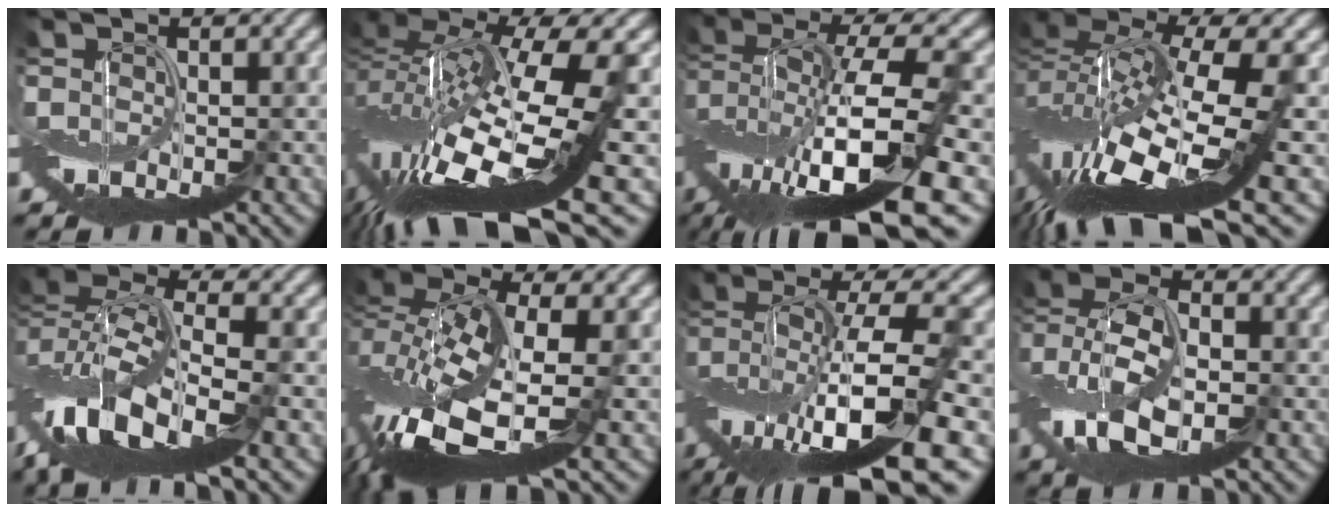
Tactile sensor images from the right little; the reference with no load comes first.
{"total": 16.2, "force": [-4.9, 4.4, 14.9], "torque": [-0.307, 0.011, -0.085]}
{"total": 16.2, "force": [-3.5, 5.0, 15.0], "torque": [-0.290, 0.022, -0.053]}
{"total": 14.9, "force": [-5.3, 4.7, 13.1], "torque": [-0.274, 0.012, -0.094]}
{"total": 9.8, "force": [-3.9, 4.4, 7.9], "torque": [-0.159, 0.002, -0.085]}
{"total": 12.7, "force": [-3.7, 5.6, 10.8], "torque": [-0.245, -0.009, -0.070]}
{"total": 14.4, "force": [-4.6, 4.4, 12.9], "torque": [-0.257, 0.018, -0.071]}
{"total": 7.4, "force": [-1.8, 4.2, 5.8], "torque": [-0.125, 0.011, -0.047]}